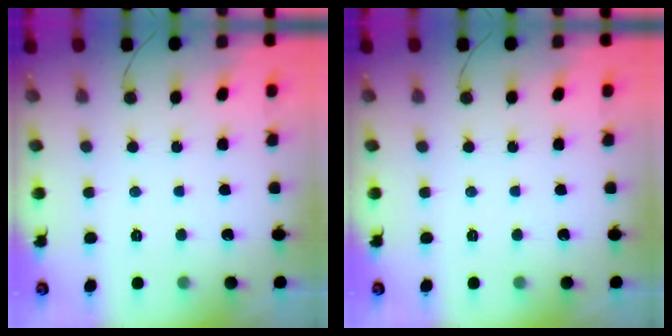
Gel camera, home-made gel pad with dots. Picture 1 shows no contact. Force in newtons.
{"total": 0.0}